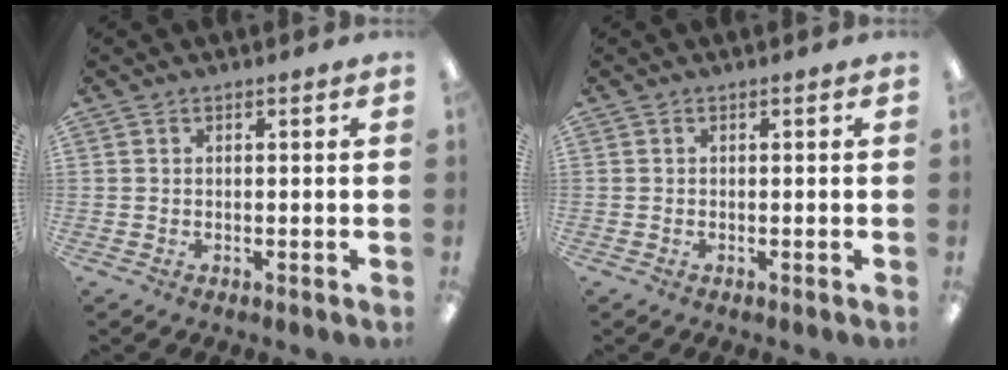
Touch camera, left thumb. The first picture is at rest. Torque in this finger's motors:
{"motor_torque": [0.00, 0.00, 0.00, 0.00, 0.00]}